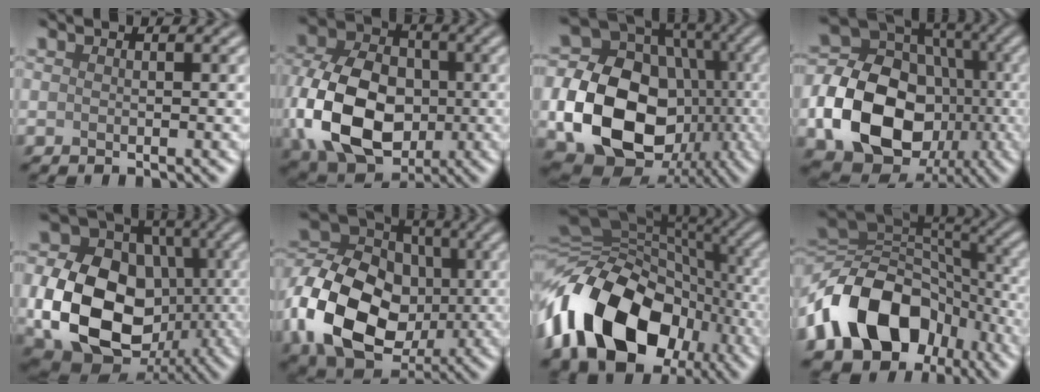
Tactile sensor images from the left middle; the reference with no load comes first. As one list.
[{"total": 13.1, "force": [-2.4, 9.5, 8.8], "torque": [-0.200, -0.010, -0.053]}, {"total": 16.2, "force": [-3.0, 12.8, 9.5], "torque": [-0.190, -0.024, -0.039]}, {"total": 14.3, "force": [-3.3, 11.1, 8.3], "torque": [-0.176, -0.015, -0.060]}, {"total": 13.7, "force": [-2.4, 10.5, 8.4], "torque": [-0.167, -0.021, -0.043]}, {"total": 16.3, "force": [-2.8, 13.0, 9.4], "torque": [-0.205, -0.011, -0.063]}, {"total": 14.4, "force": [-6.0, 9.7, 8.9], "torque": [-0.172, 0.004, -0.116]}, {"total": 13.8, "force": [-5.3, 10.0, 8.0], "torque": [-0.155, 0.001, -0.097]}]